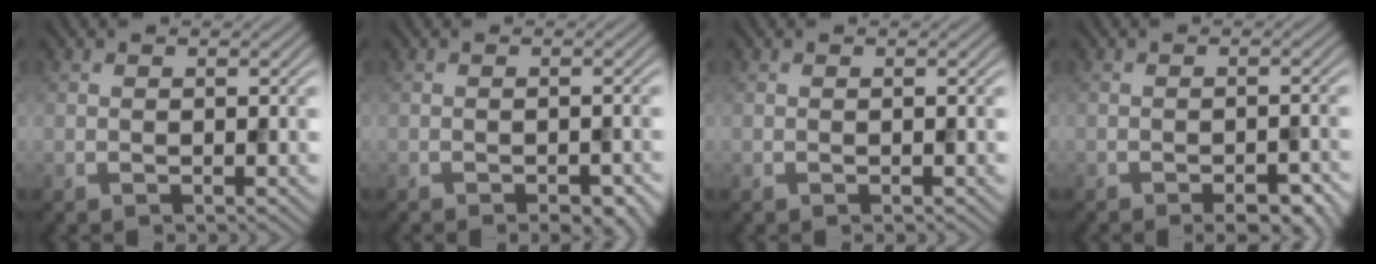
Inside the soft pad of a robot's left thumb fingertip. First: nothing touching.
{"total": 3.4, "force": [-2.3, 1.3, 2.1], "torque": [-0.032, -0.006, -0.018]}
{"total": 0.0}
{"total": 3.9, "force": [-2.6, 1.2, 2.7], "torque": [-0.037, 0.002, -0.028]}